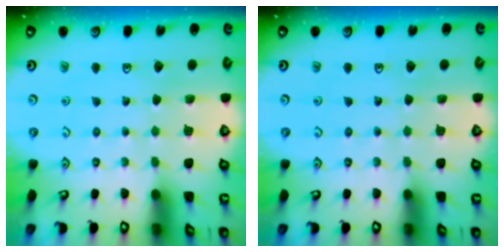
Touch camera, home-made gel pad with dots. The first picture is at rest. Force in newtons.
{"total": 0.0}